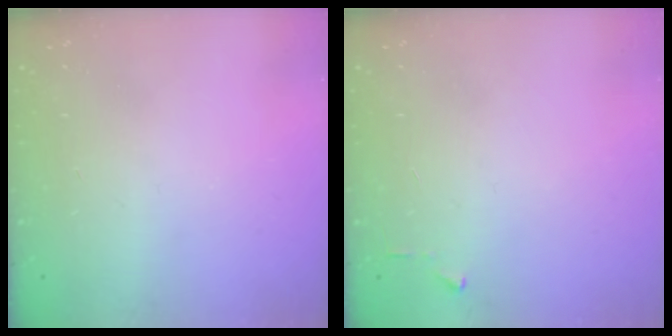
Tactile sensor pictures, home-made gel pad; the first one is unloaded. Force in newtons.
{"total": 3.2, "press": 3.2, "slide": 0.4}